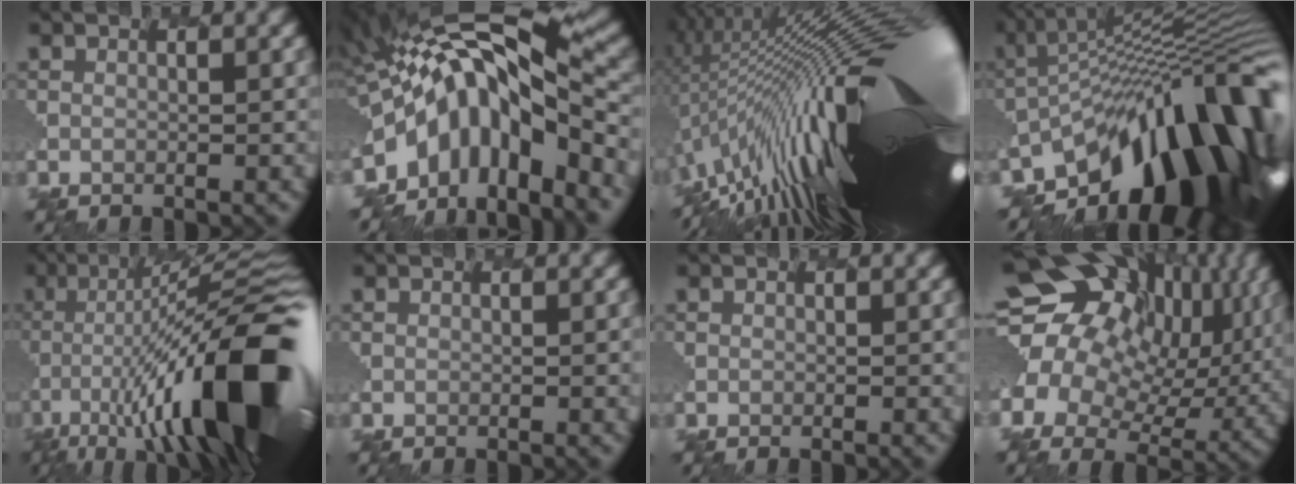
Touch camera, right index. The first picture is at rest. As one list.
[{"total": 11.0, "force": [-4.0, 3.7, 9.5], "torque": [-0.168, 0.012, -0.074]}, {"total": 20.0, "force": [2.9, 5.1, 19.1], "torque": [-0.307, 0.007, 0.052]}, {"total": 15.7, "force": [-7.5, 6.4, 12.1], "torque": [-0.167, 0.033, -0.160]}, {"total": 15.7, "force": [-4.4, 4.8, 14.3], "torque": [-0.231, 0.031, -0.086]}, {"total": 0.9, "force": [0.0, 0.3, 0.8], "torque": [-0.003, 0.010, -0.010]}, {"total": 0.0}, {"total": 17.0, "force": [5.7, 12.9, 9.3], "torque": [-0.191, 0.027, 0.092]}]